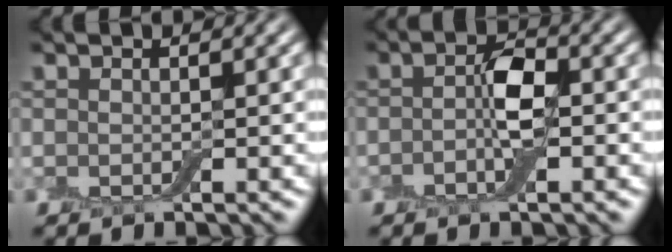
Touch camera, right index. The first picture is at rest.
{"total": 3.1, "force": [-0.6, 1.0, 2.8], "torque": [-0.050, 0.006, -0.016]}